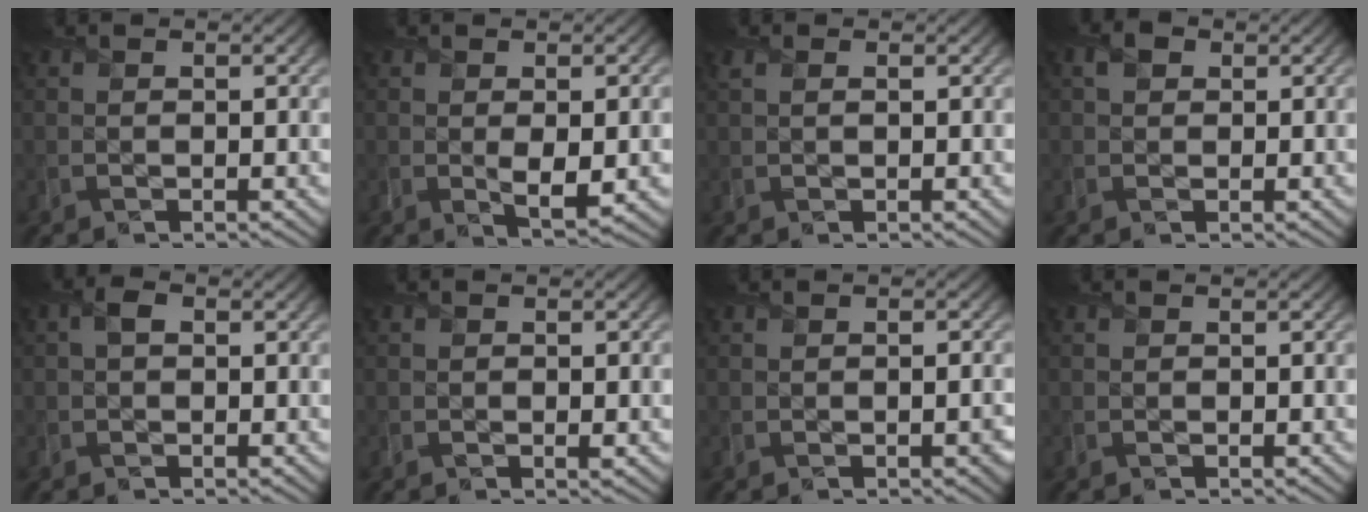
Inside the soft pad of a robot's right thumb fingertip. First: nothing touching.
{"total": 3.9, "force": [-0.5, 1.7, 3.5], "torque": [-0.065, -0.009, -0.001]}
{"total": 0.9, "force": [0.5, 0.1, 0.8], "torque": [-0.016, 0.004, 0.009]}
{"total": 1.7, "force": [0.5, 1.4, 0.8], "torque": [-0.018, 0.001, 0.005]}
{"total": 1.4, "force": [0.1, 1.0, 0.9], "torque": [-0.018, 0.004, -0.002]}
{"total": 1.1, "force": [-0.4, 0.5, 0.9], "torque": [-0.012, -0.004, -0.004]}
{"total": 1.0, "force": [-0.2, 0.3, 1.0], "torque": [-0.009, 0.000, -0.002]}
{"total": 0.0}